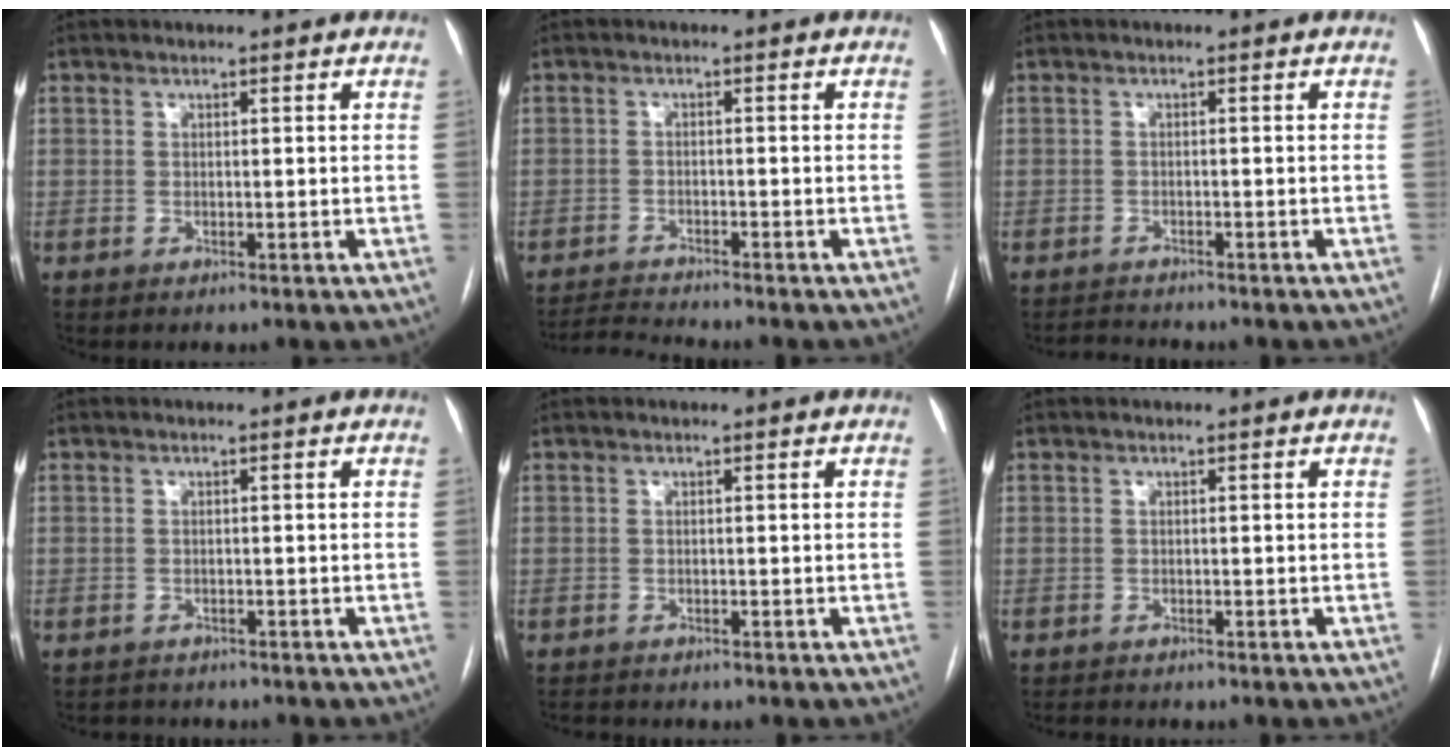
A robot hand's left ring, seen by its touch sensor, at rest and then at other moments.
{"total": 3.6, "force": [-3.3, -1.3, 0.0], "torque": [-0.005, -0.020, -0.060]}
{"total": 2.0, "force": [-2.0, -0.1, -0.1], "torque": [0.001, -0.011, -0.031]}
{"total": 2.6, "force": [-2.3, 1.1, 0.2], "torque": [-0.005, -0.002, -0.030]}
{"total": 2.0, "force": [-1.9, 0.7, 0.5], "torque": [-0.008, -0.006, -0.022]}
{"total": 1.5, "force": [-1.4, 0.4, 0.4], "torque": [-0.007, -0.004, -0.017]}